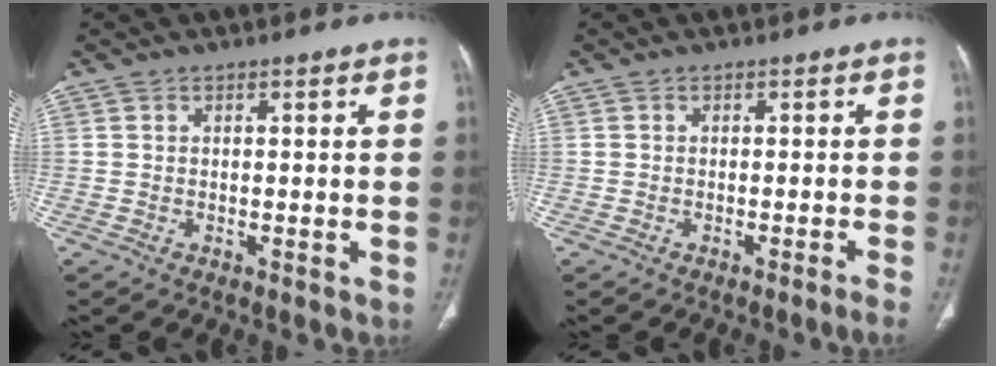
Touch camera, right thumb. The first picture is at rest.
{"total": 1.9, "force": [-1.4, -0.7, 1.0], "torque": [-0.023, 0.008, -0.017]}